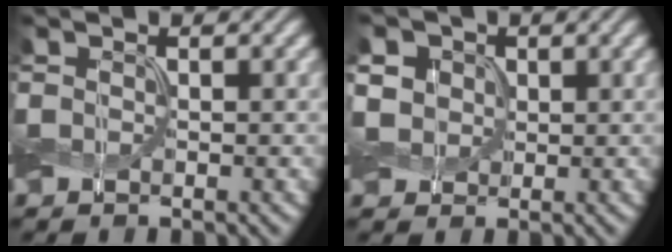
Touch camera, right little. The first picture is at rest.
{"total": 5.8, "force": [2.0, 4.8, 2.6], "torque": [-0.081, 0.020, 0.025]}